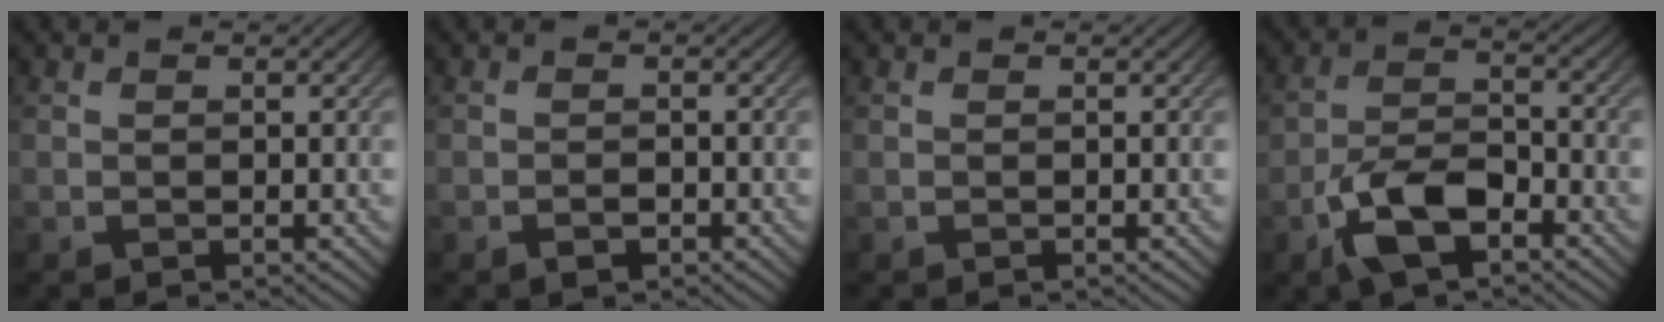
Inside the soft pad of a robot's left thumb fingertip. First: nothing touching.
{"total": 1.5, "force": [-1.0, 0.8, 0.9], "torque": [-0.016, 0.000, -0.018]}
{"total": 0.0}
{"total": 7.8, "force": [-4.3, 3.7, 5.3], "torque": [-0.109, 0.002, -0.092]}